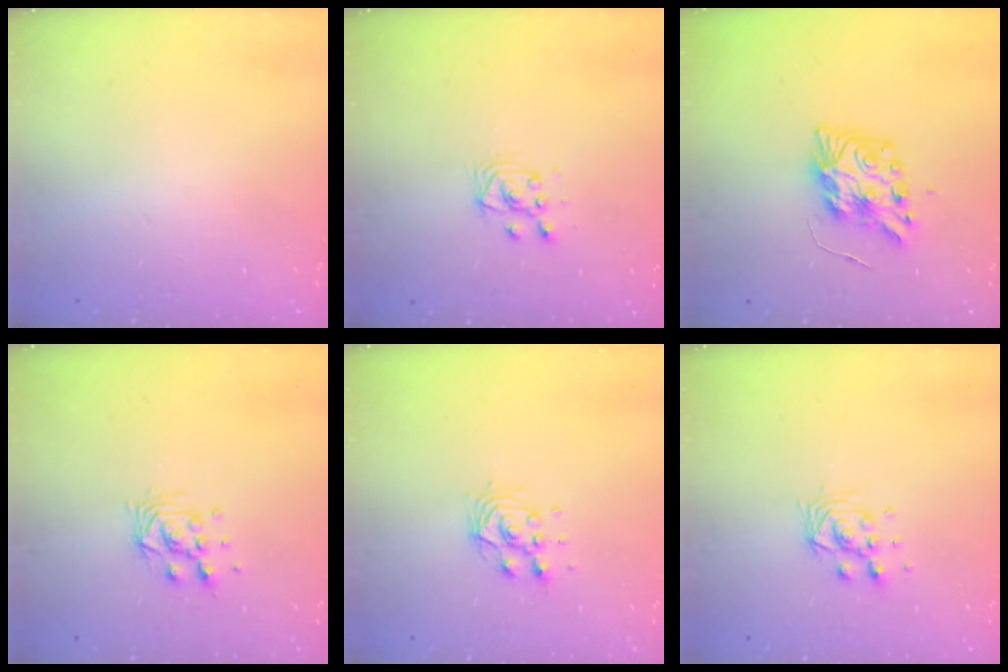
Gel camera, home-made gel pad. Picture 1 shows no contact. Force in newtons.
{"total": 3.7, "press": 3.7, "slide": 0.3}
{"total": 9.8, "press": 9.8, "slide": 0.9}
{"total": 8.2, "press": 8.2, "slide": 0.6}
{"total": 7.4, "press": 7.4, "slide": 0.8}
{"total": 6.8, "press": 6.8, "slide": 0.5}